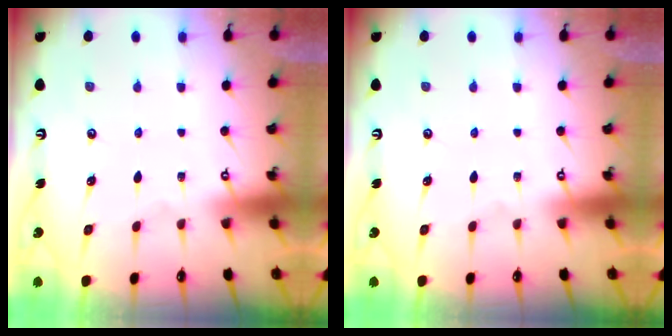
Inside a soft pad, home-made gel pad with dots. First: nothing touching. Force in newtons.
{"total": 0.0}